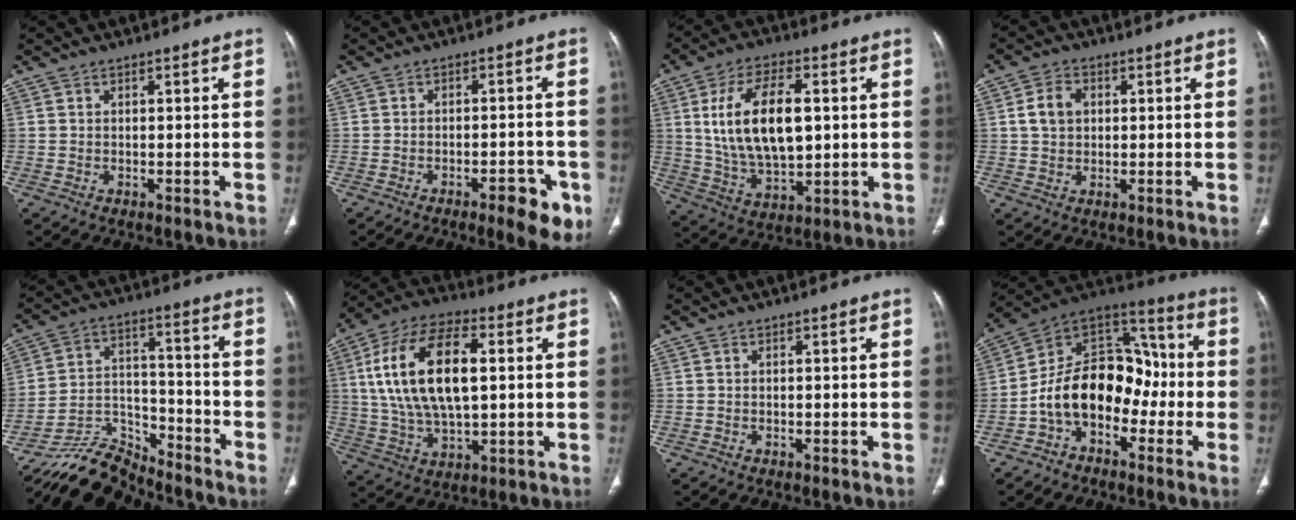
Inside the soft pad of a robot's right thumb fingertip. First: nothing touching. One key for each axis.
{"total": 7.6, "fx": -3.8, "fy": 2.5, "fz": 6.0, "tx": -0.062, "ty": 0.013, "tz": -0.046}
{"total": 17.3, "fx": 2.8, "fy": 8.9, "fz": 14.5, "tx": -0.250, "ty": -0.004, "tz": 0.058}
{"total": 5.1, "fx": 1.0, "fy": 3.9, "fz": 3.2, "tx": -0.051, "ty": 0.006, "tz": 0.015}
{"total": 11.1, "fx": -10.8, "fy": 2.7, "fz": 0.1, "tx": 0.003, "ty": 0.092, "tz": -0.202}
{"total": 20.2, "fx": 3.4, "fy": 10.0, "fz": 17.2, "tx": -0.322, "ty": 0.011, "tz": 0.060}
{"total": 0.0}
{"total": 17.0, "fx": -4.4, "fy": 11.8, "fz": 11.5, "tx": -0.157, "ty": 0.070, "tz": -0.086}